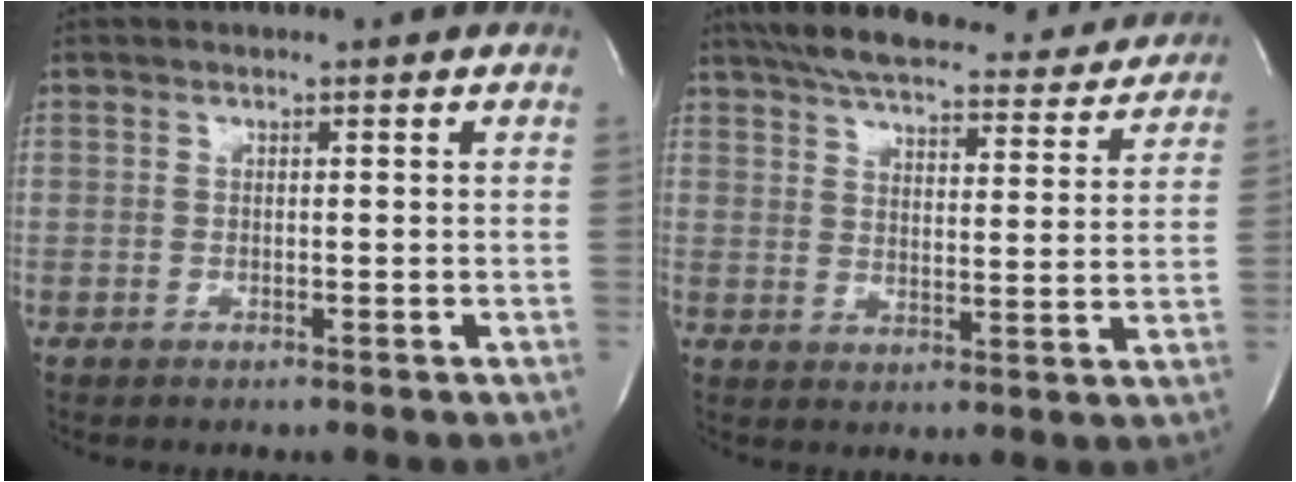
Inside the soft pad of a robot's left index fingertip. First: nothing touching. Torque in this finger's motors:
{"motor_torque": [-0.36, -0.36, 0.24, 0.06]}